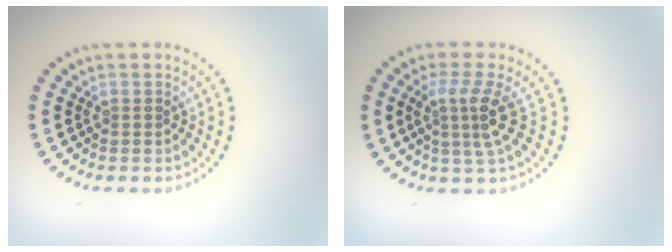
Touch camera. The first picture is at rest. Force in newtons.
{"total": 3.2, "press": 2.2, "slide": 2.2}